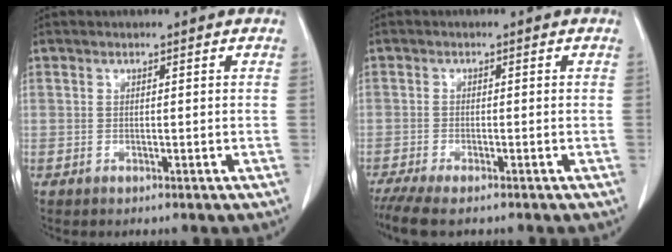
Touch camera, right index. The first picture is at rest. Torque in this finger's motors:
{"motor_torque": [0.03, -0.29, 0.14, 0.05]}